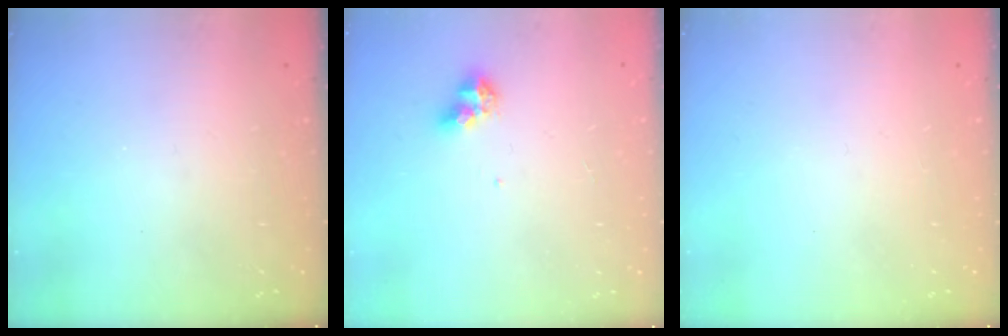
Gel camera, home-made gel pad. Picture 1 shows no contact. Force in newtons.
{"total": 7.3, "press": 7.2, "slide": 1.0}
{"total": 0.0}